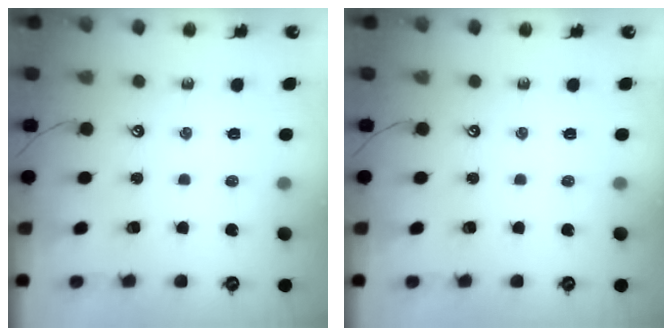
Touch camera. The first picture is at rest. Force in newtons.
{"total": 0.0}